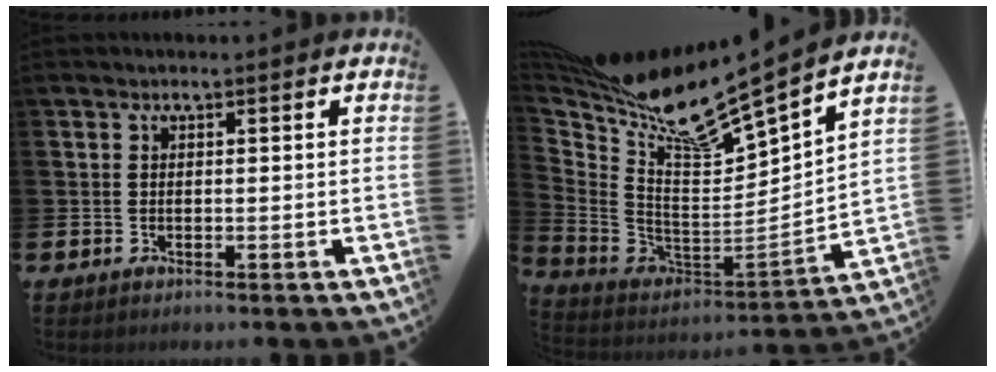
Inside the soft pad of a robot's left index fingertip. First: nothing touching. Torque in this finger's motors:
{"motor_torque": [1.10, -1.04, 0.26, 0.12]}